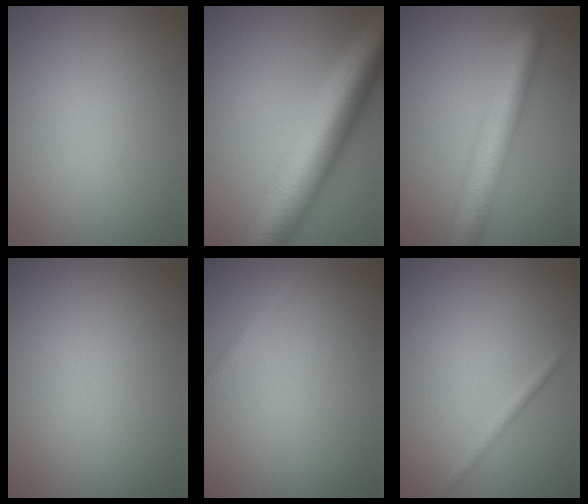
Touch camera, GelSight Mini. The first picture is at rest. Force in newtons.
{"total": 11.8, "press": 11.8, "slide": 0.1}
{"total": 6.1, "press": 6.1, "slide": 0.1}
{"total": 0.0}
{"total": 1.2, "press": 1.2, "slide": 0.0}
{"total": 1.0, "press": 1.0, "slide": 0.0}